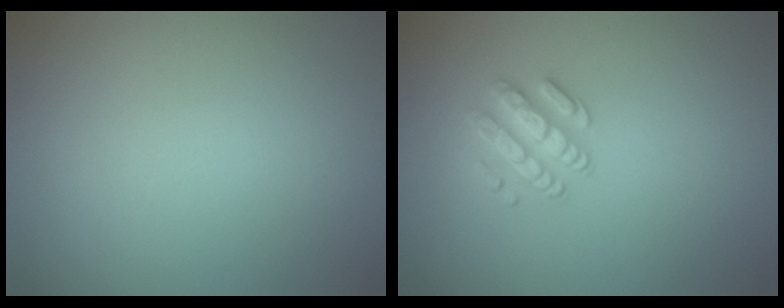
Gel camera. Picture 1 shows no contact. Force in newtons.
{"total": 2.5, "press": 2.3, "slide": 0.9}